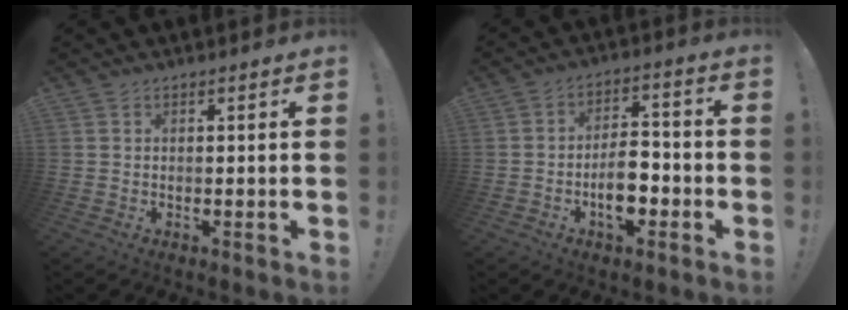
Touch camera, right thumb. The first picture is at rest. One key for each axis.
{"total": 9.7, "fx": -3.4, "fy": 6.2, "fz": 6.7, "tx": -0.107, "ty": 0.022, "tz": -0.060}